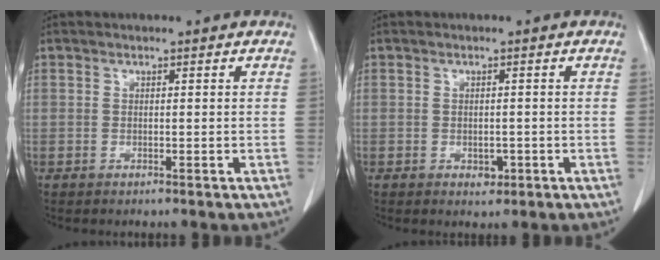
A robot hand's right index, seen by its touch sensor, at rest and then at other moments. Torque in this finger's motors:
{"motor_torque": [0.01, -0.02, 0.02, 0.00]}